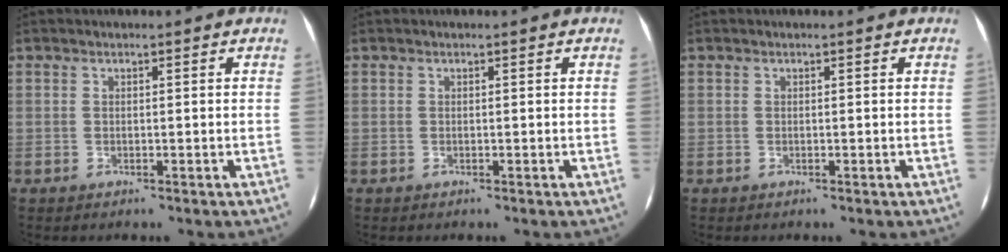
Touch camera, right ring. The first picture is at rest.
{"total": 0.0}
{"total": 0.0}